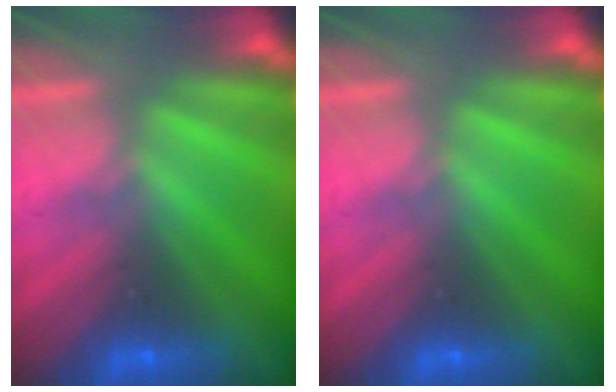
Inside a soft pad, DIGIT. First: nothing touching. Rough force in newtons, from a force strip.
{"total": 0.0}